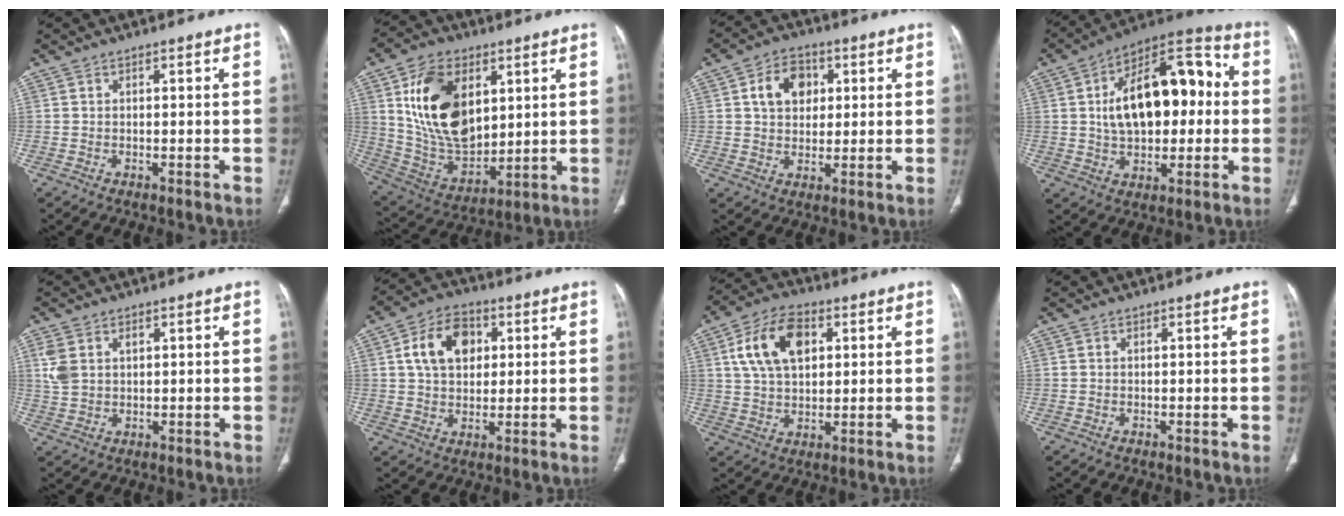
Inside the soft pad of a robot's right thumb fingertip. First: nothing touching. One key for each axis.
{"total": 20.0, "fx": 5.9, "fy": 12.5, "fz": 14.4, "tx": -0.229, "ty": -0.026, "tz": 0.124}
{"total": 8.4, "fx": 2.4, "fy": 6.4, "fz": 5.0, "tx": -0.052, "ty": 0.000, "tz": 0.036}
{"total": 21.6, "fx": 1.9, "fy": 12.1, "fz": 17.8, "tx": -0.252, "ty": 0.036, "tz": 0.029}
{"total": 5.3, "fx": 1.9, "fy": 3.5, "fz": 3.5, "tx": -0.075, "ty": 0.003, "tz": 0.046}
{"total": 11.2, "fx": 3.0, "fy": 7.8, "fz": 7.4, "tx": -0.105, "ty": 0.003, "tz": 0.049}
{"total": 12.8, "fx": 4.1, "fy": 7.9, "fz": 9.3, "tx": -0.157, "ty": 0.002, "tz": 0.074}
{"total": 0.0}